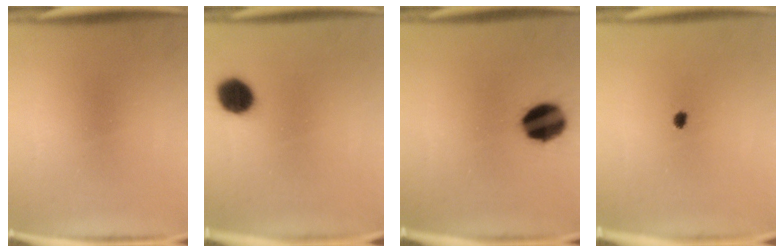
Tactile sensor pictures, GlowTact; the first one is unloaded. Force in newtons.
{"total": 8.1}
{"total": 13.0}
{"total": 1.5}